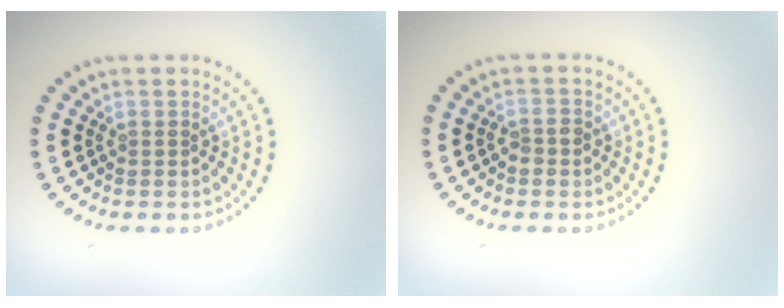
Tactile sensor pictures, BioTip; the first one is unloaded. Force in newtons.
{"total": 1.3, "press": 1.3, "slide": 0.4}